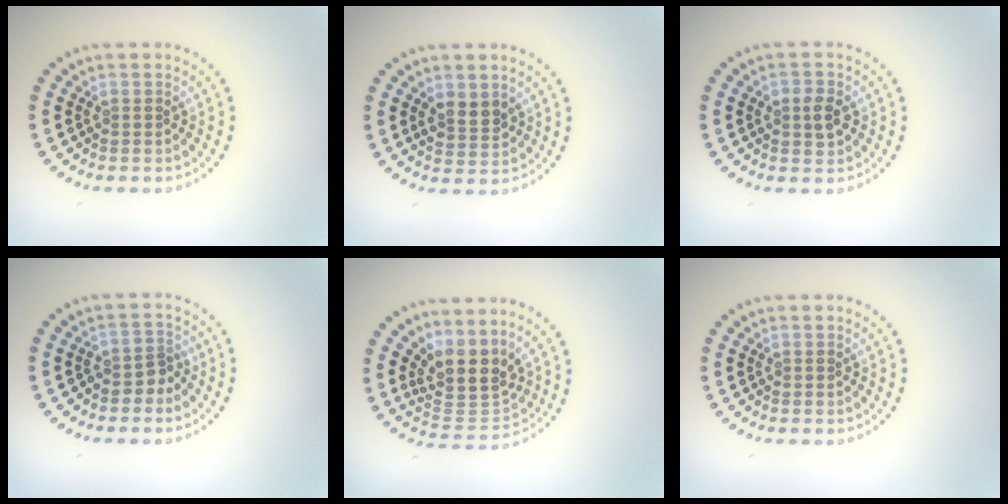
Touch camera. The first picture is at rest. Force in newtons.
{"total": 2.2, "press": 2.1, "slide": 0.6}
{"total": 2.0, "press": 2.0, "slide": 0.2}
{"total": 1.9, "press": 1.5, "slide": 1.3}
{"total": 4.3, "press": 3.4, "slide": 2.7}
{"total": 0.0}